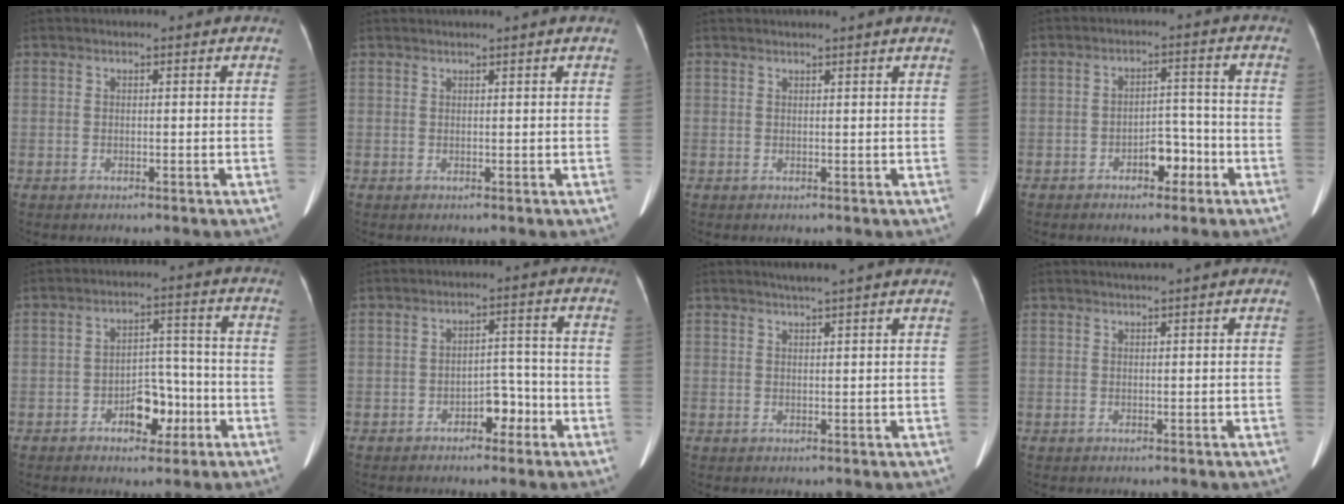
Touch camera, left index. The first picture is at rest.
{"total": 1.4, "force": [1.1, -0.6, 0.6], "torque": [-0.015, 0.008, 0.028]}
{"total": 2.4, "force": [2.1, -0.8, 0.9], "torque": [-0.020, 0.010, 0.030]}
{"total": 4.4, "force": [-2.4, 2.2, 2.8], "torque": [-0.037, 0.015, -0.038]}
{"total": 6.2, "force": [-2.9, 3.5, 4.2], "torque": [-0.061, 0.018, -0.043]}
{"total": 3.9, "force": [-2.3, 2.0, 2.4], "torque": [-0.028, 0.015, -0.037]}
{"total": 3.8, "force": [3.2, -0.8, 1.9], "torque": [-0.025, 0.011, 0.044]}
{"total": 1.2, "force": [1.0, -0.5, 0.5], "torque": [-0.012, 0.001, 0.024]}